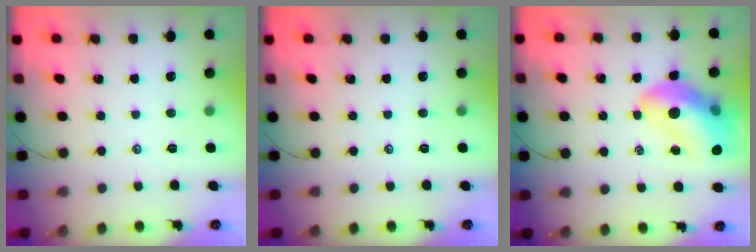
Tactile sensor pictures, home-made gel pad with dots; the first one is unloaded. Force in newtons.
{"total": 0.0}
{"total": 17.0, "press": 16.4, "slide": 4.5}